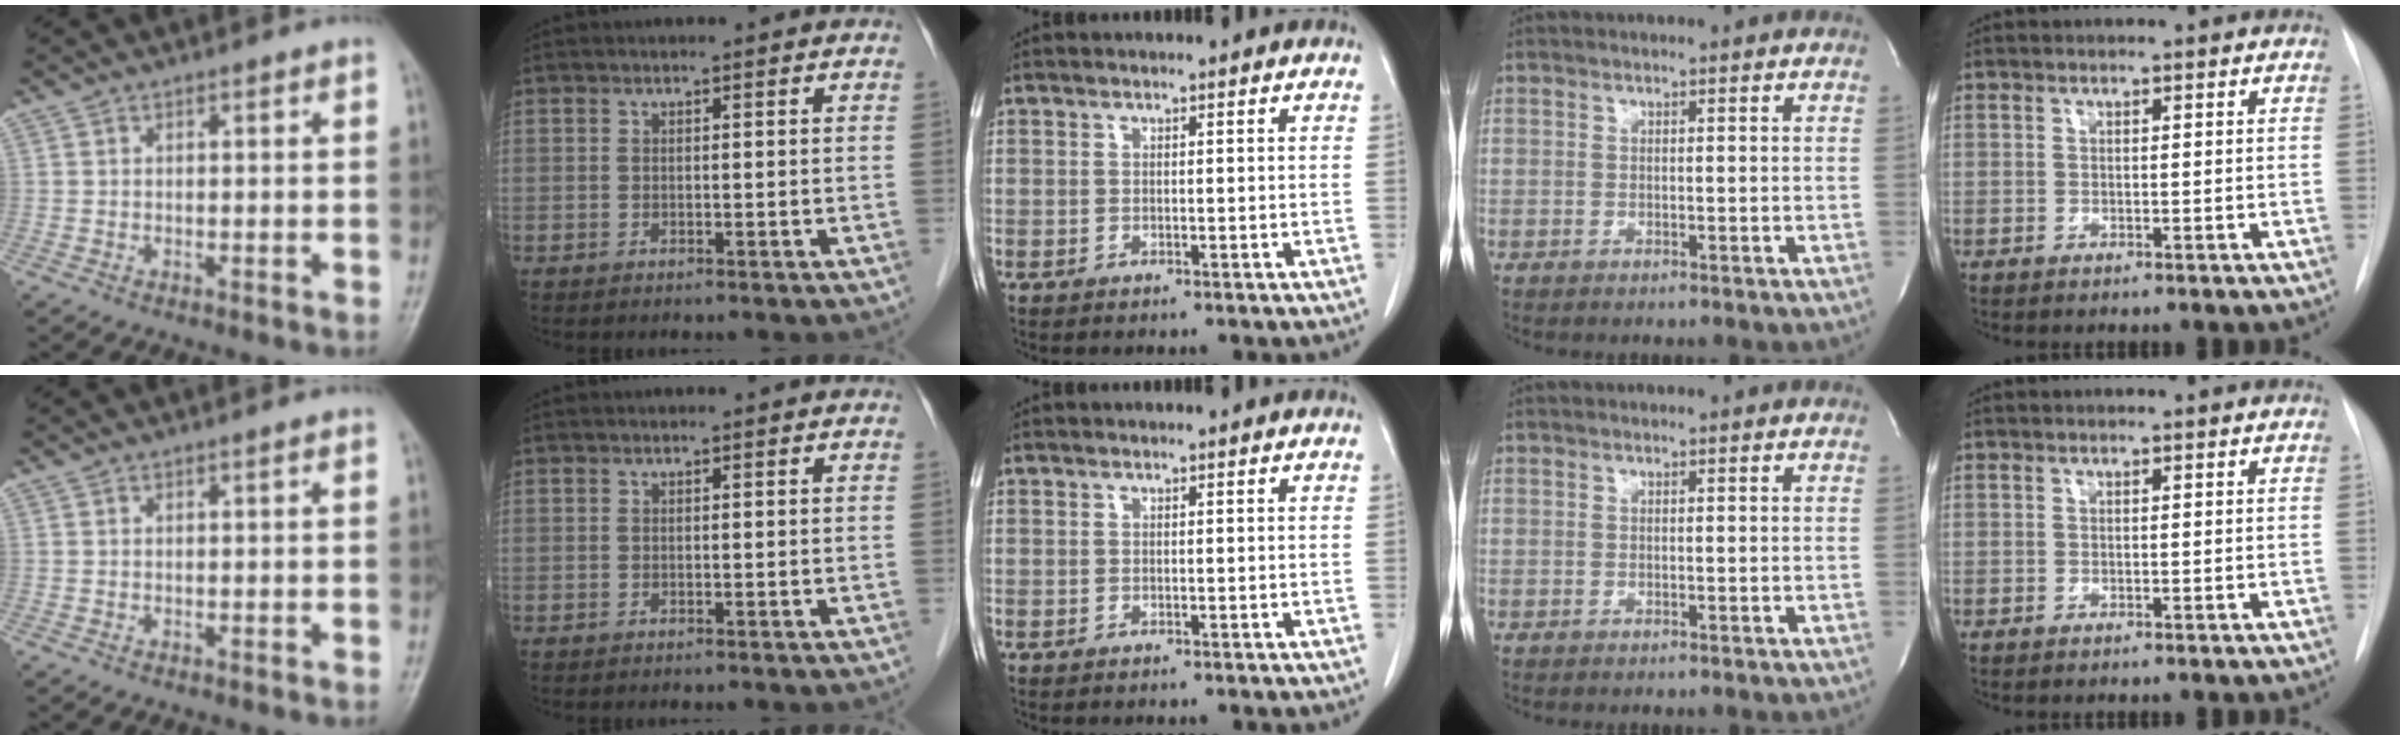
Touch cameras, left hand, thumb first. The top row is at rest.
{}